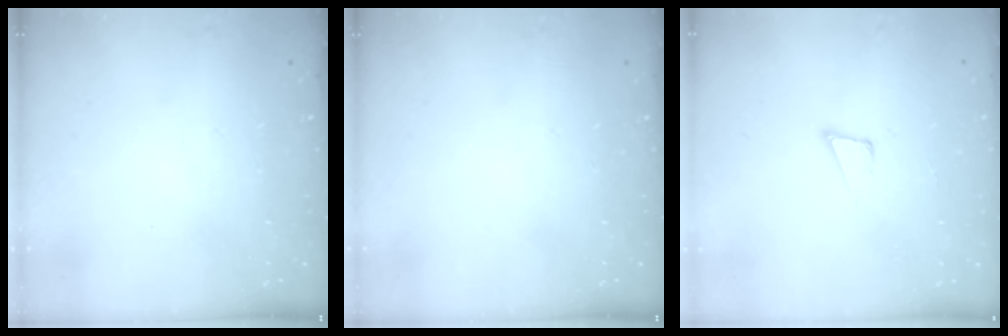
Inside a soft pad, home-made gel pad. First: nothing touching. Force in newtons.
{"total": 0.0}
{"total": 3.9, "press": 2.6, "slide": 2.9}